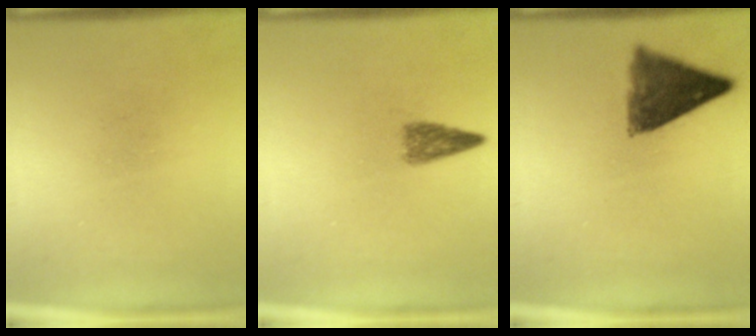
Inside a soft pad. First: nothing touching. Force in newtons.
{"total": 2.5}
{"total": 8.6}